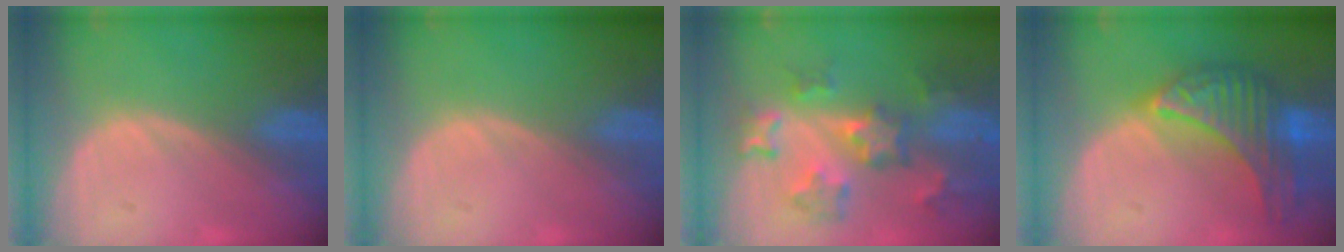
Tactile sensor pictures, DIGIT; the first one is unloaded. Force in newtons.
{"total": 0.0}
{"total": 8.8, "press": 7.8, "slide": 4.0}
{"total": 10.0, "press": 9.9, "slide": 0.6}